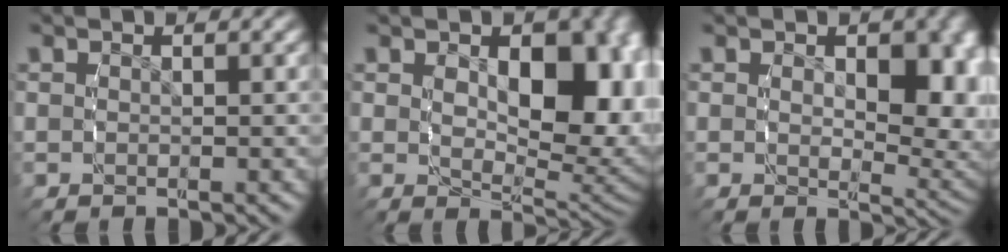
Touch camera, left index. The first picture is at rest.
{"total": 9.6, "force": [1.0, 5.5, 7.8], "torque": [-0.107, -0.029, 0.026]}
{"total": 5.6, "force": [0.9, 3.1, 4.6], "torque": [-0.063, -0.024, 0.021]}